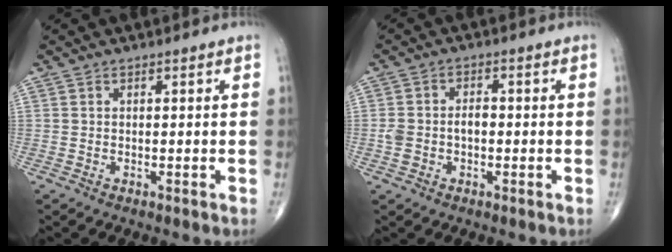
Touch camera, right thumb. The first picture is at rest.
{"total": 4.3, "force": [-0.7, 2.9, 3.1], "torque": [-0.064, 0.018, -0.010]}